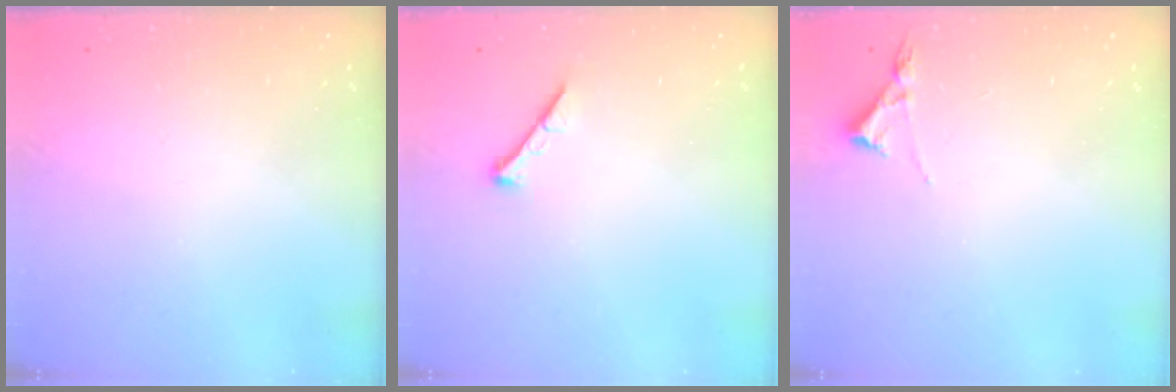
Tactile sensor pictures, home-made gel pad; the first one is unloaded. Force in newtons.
{"total": 0.0}
{"total": 3.2, "press": 3.2, "slide": 0.5}